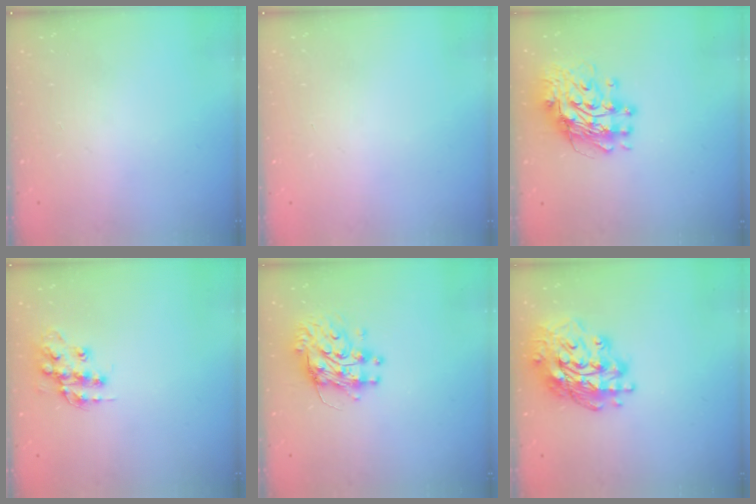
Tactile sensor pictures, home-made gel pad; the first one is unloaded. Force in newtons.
{"total": 0.0}
{"total": 11.7, "press": 11.7, "slide": 1.1}
{"total": 12.5, "press": 12.5, "slide": 0.9}
{"total": 10.1, "press": 10.1, "slide": 1.0}
{"total": 18.0, "press": 17.9, "slide": 1.8}